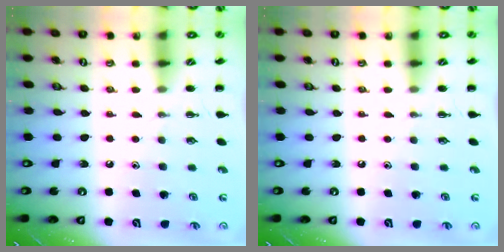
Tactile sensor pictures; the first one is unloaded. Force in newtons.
{"total": 0.0}